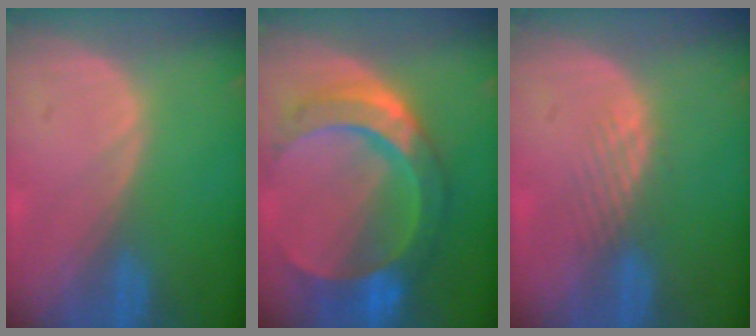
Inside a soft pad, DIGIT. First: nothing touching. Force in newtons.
{"total": 11.1, "press": 11.0, "slide": 1.1}
{"total": 2.9, "press": 2.3, "slide": 1.8}